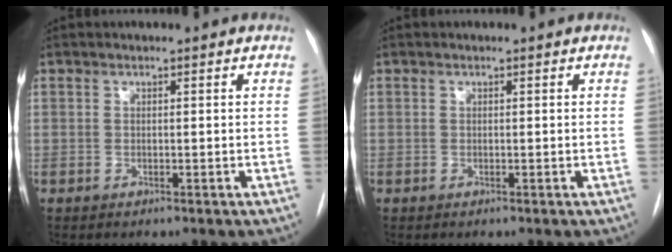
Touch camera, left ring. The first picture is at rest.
{"total": 0.0}